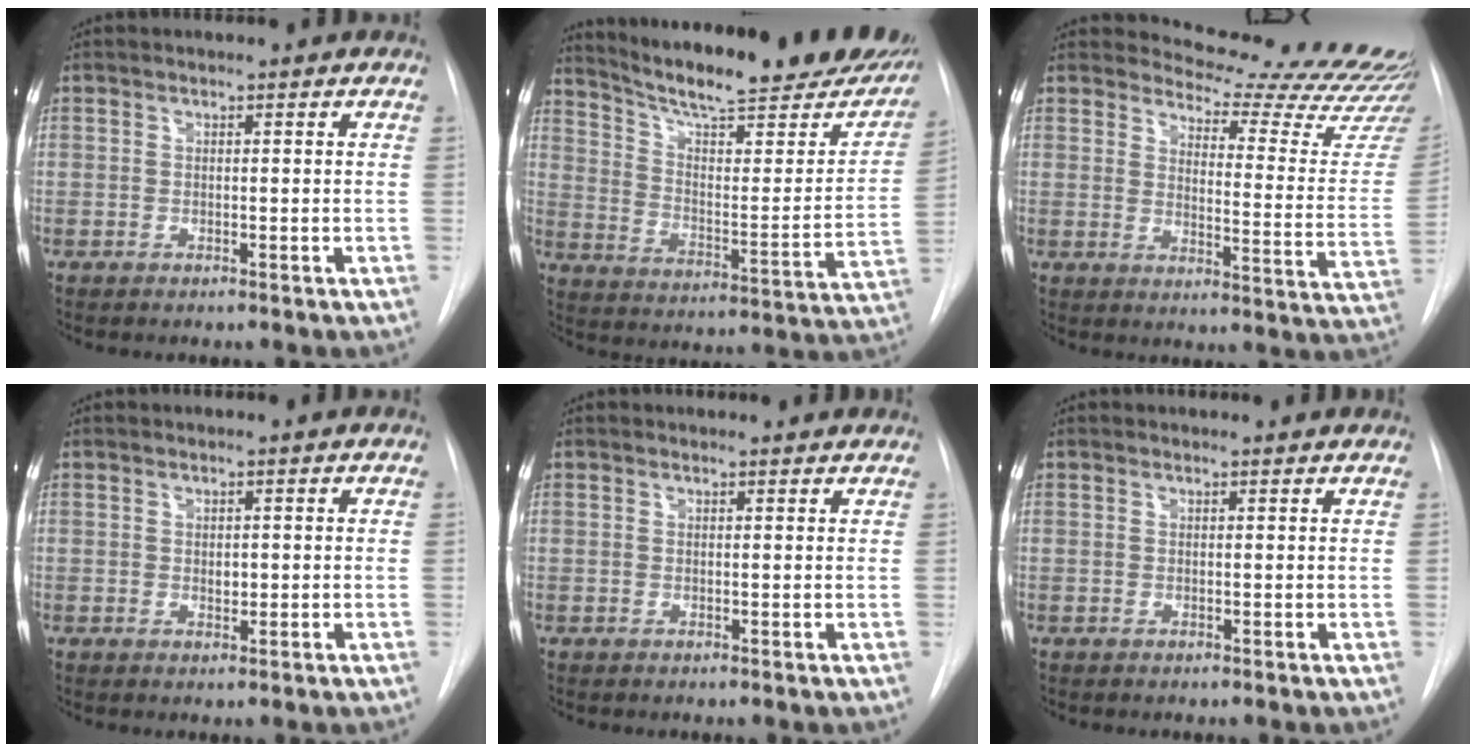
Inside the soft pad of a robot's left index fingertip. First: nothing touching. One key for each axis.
{"total": 29.1, "fx": 24.6, "fy": 4.8, "fz": 14.8, "tx": -0.222, "ty": -0.058, "tz": 0.325}
{"total": 19.1, "fx": 18.7, "fy": 0.8, "fz": 3.8, "tx": -0.044, "ty": -0.148, "tz": 0.201}
{"total": 1.1, "fx": 0.2, "fy": 0.7, "fz": 0.7, "tx": -0.010, "ty": -0.002, "tz": 0.005}
{"total": 3.3, "fx": 3.2, "fy": 0.7, "fz": 0.3, "tx": -0.008, "ty": 0.011, "tz": 0.030}
{"total": 2.6, "fx": 2.6, "fy": 0.4, "fz": 0.2, "tx": -0.010, "ty": 0.011, "tz": 0.024}